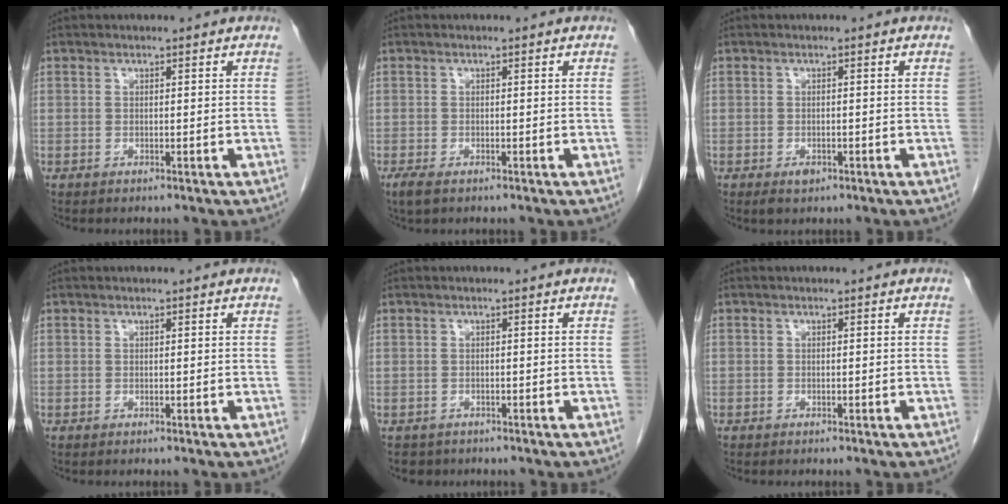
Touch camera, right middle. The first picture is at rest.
{"total": 2.3, "force": [-1.5, 0.9, 1.5], "torque": [-0.037, -0.007, -0.022]}
{"total": 1.6, "force": [-0.9, 0.9, 1.0], "torque": [-0.015, 0.001, -0.008]}
{"total": 0.0}
{"total": 2.5, "force": [-2.0, 1.6, 0.1], "torque": [-0.007, 0.002, -0.029]}
{"total": 0.0}